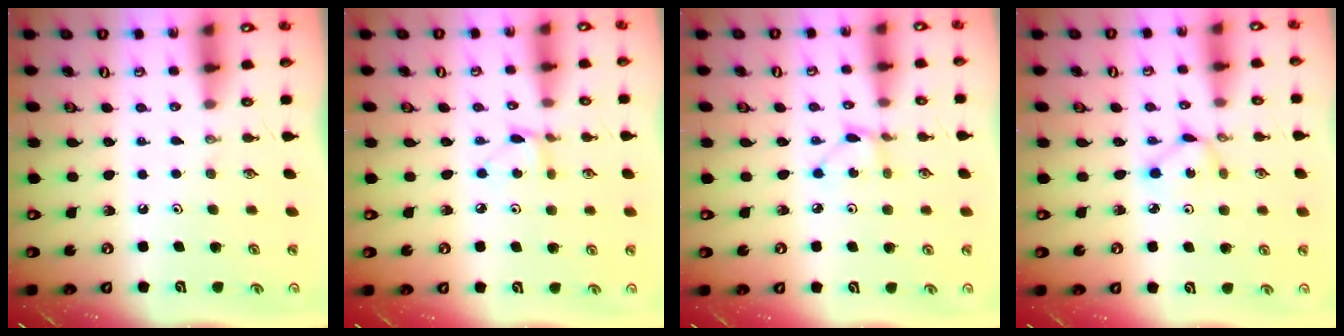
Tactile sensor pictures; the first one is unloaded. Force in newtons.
{"total": 3.7, "press": 3.6, "slide": 0.5}
{"total": 2.1, "press": 2.1, "slide": 0.3}
{"total": 2.0, "press": 2.0, "slide": 0.1}